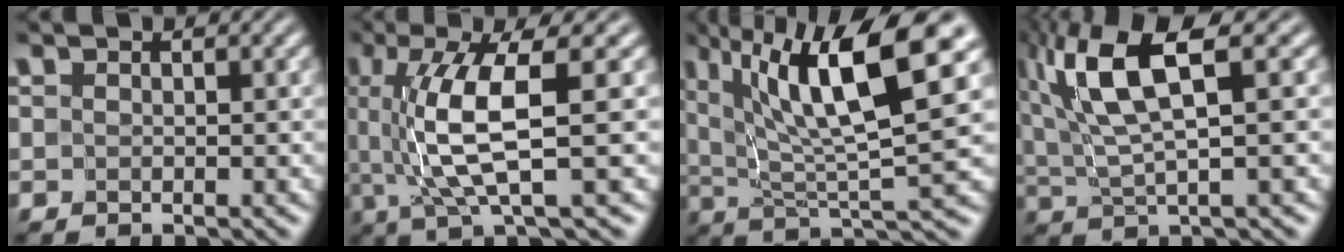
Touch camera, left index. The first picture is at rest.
{"total": 6.8, "force": [0.5, 1.1, 6.7], "torque": [-0.127, 0.001, 0.015]}
{"total": 11.5, "force": [5.3, 2.1, 10.0], "torque": [-0.162, 0.010, 0.096]}
{"total": 7.8, "force": [3.1, 1.7, 7.0], "torque": [-0.147, 0.014, 0.062]}